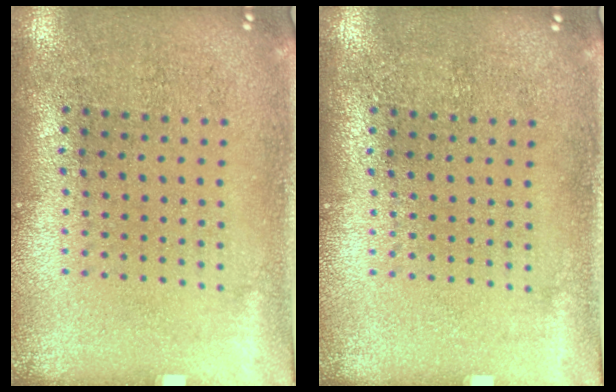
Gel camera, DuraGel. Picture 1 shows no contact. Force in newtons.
{"total": 0.0}